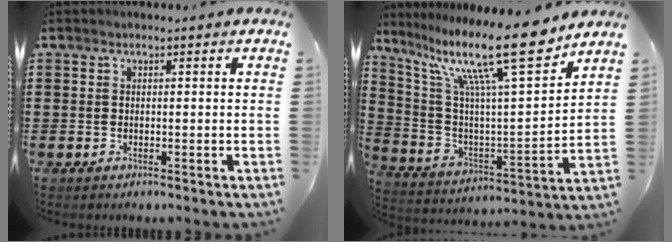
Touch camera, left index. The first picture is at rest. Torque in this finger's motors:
{"motor_torque": [2.14, 0.00, 1.05, 0.21]}